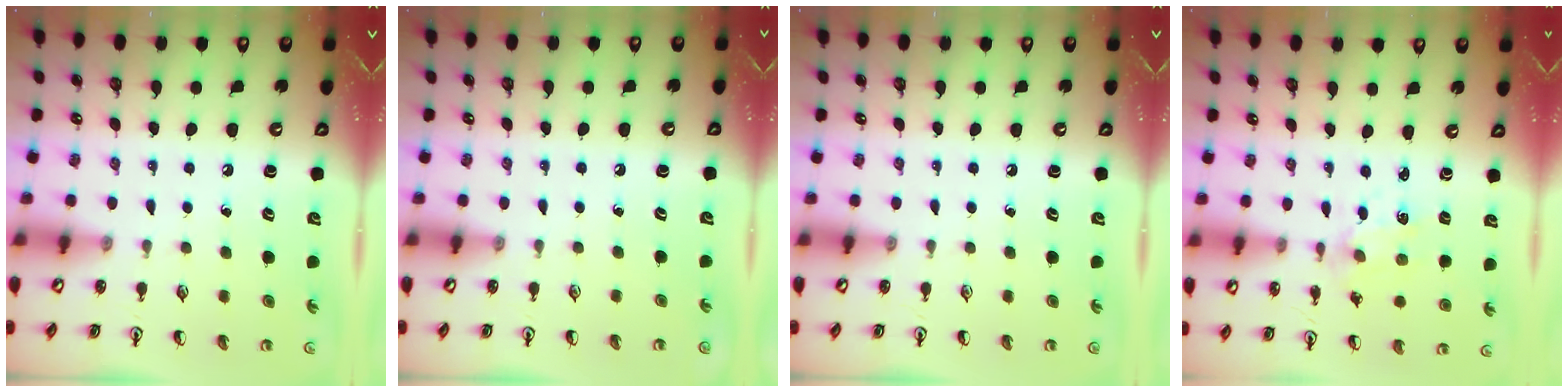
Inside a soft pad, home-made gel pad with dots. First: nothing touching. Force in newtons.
{"total": 0.0}
{"total": 0.0}
{"total": 2.1, "press": 2.1, "slide": 0.3}